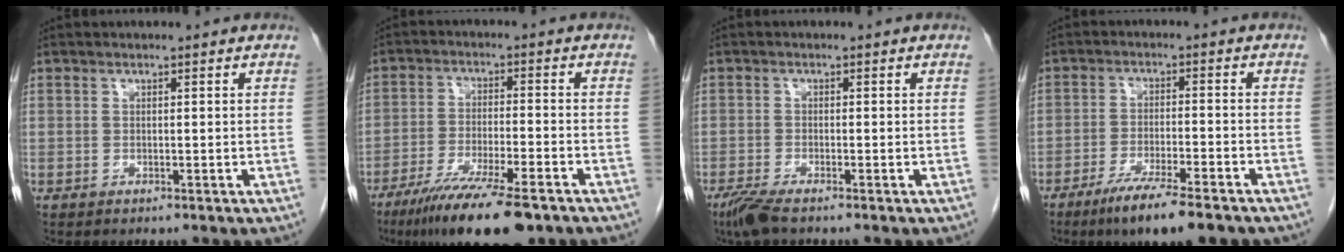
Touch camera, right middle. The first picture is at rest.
{"total": 14.2, "force": [-10.1, 1.9, 9.7], "torque": [-0.163, -0.037, -0.167]}
{"total": 3.5, "force": [-2.6, 0.4, 2.2], "torque": [-0.051, -0.011, -0.053]}
{"total": 11.1, "force": [-8.1, 1.2, 7.4], "torque": [-0.117, -0.023, -0.125]}